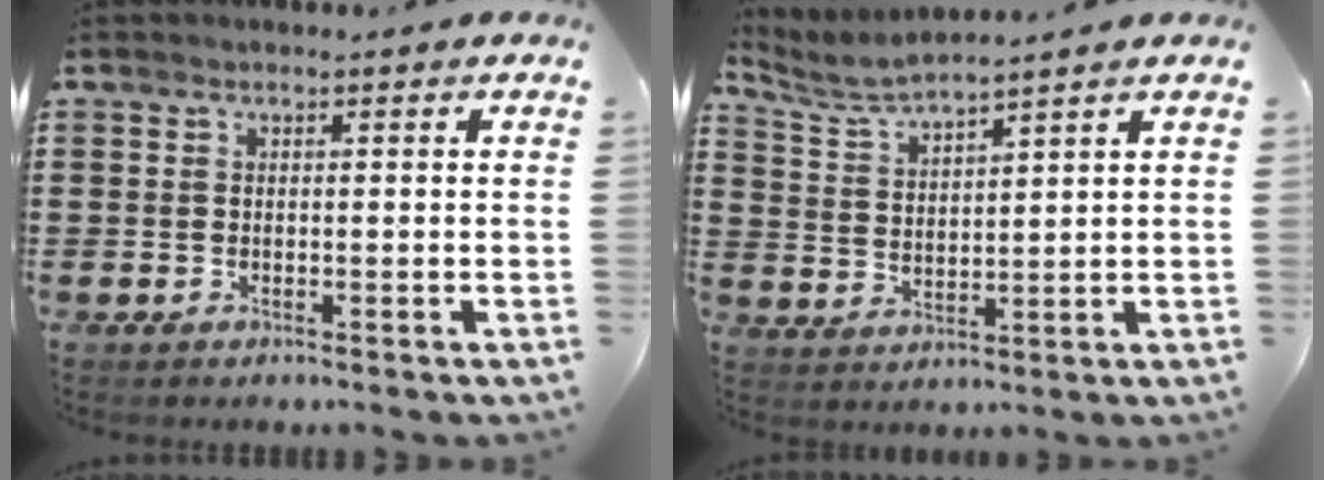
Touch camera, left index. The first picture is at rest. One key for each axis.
{"total": 4.2, "fx": 4.0, "fy": -0.1, "fz": 1.3, "tx": -0.043, "ty": -0.019, "tz": 0.070}